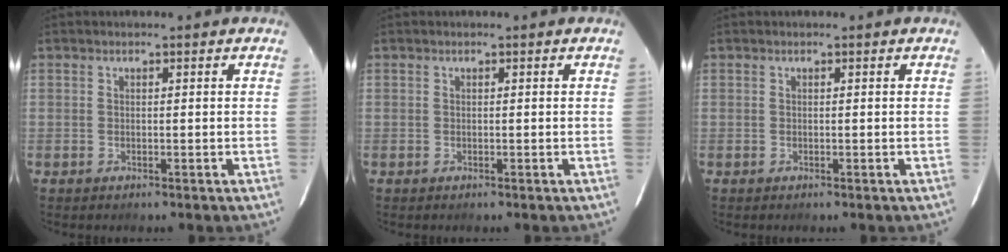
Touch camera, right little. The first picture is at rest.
{"total": 0.0}
{"total": 0.0}